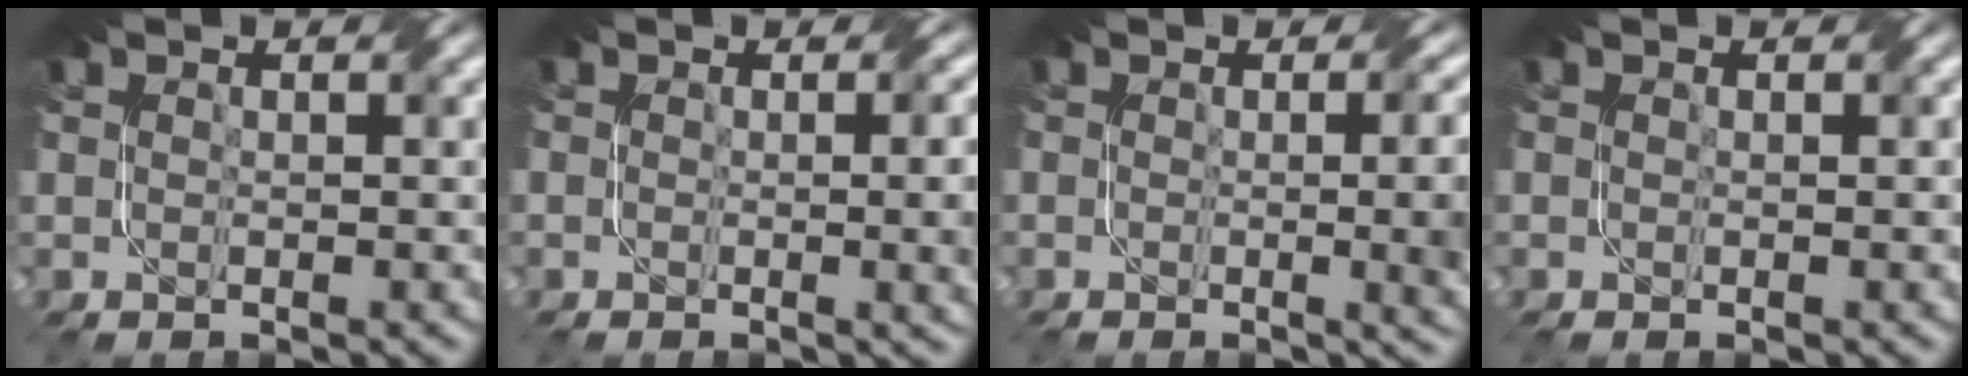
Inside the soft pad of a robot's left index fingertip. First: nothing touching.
{"total": 6.0, "force": [-0.3, 2.6, 5.3], "torque": [-0.030, 0.002, -0.002]}
{"total": 8.0, "force": [-0.4, 3.5, 7.2], "torque": [-0.041, 0.004, -0.005]}
{"total": 0.0}